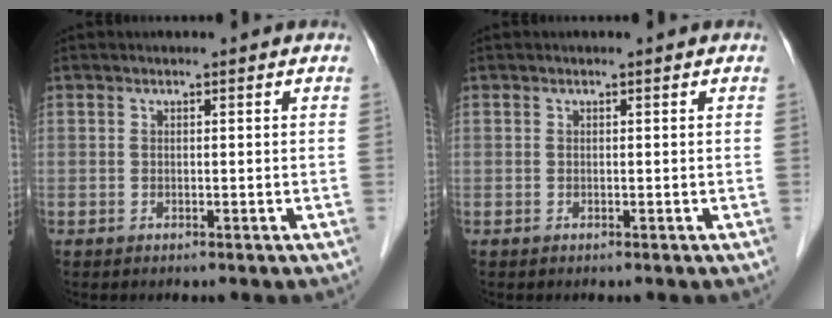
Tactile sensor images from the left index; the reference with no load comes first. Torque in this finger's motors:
{"motor_torque": [0.00, 0.00, 0.00, 0.00]}